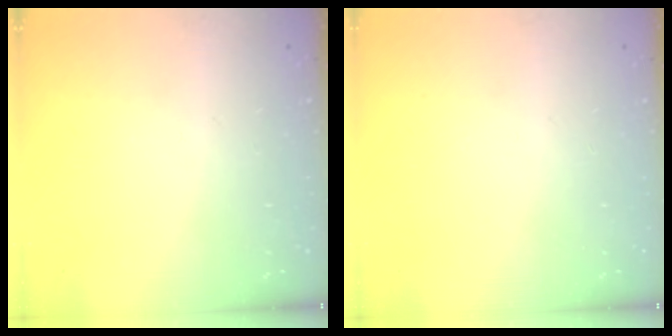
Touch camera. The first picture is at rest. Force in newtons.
{"total": 0.0}